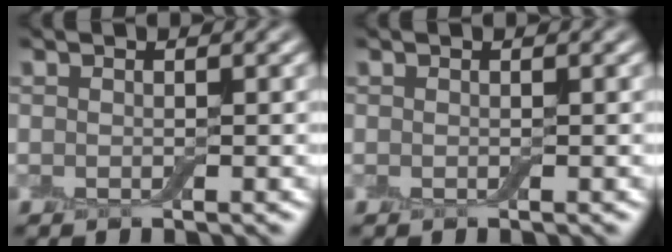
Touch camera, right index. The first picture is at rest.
{"total": 0.0}